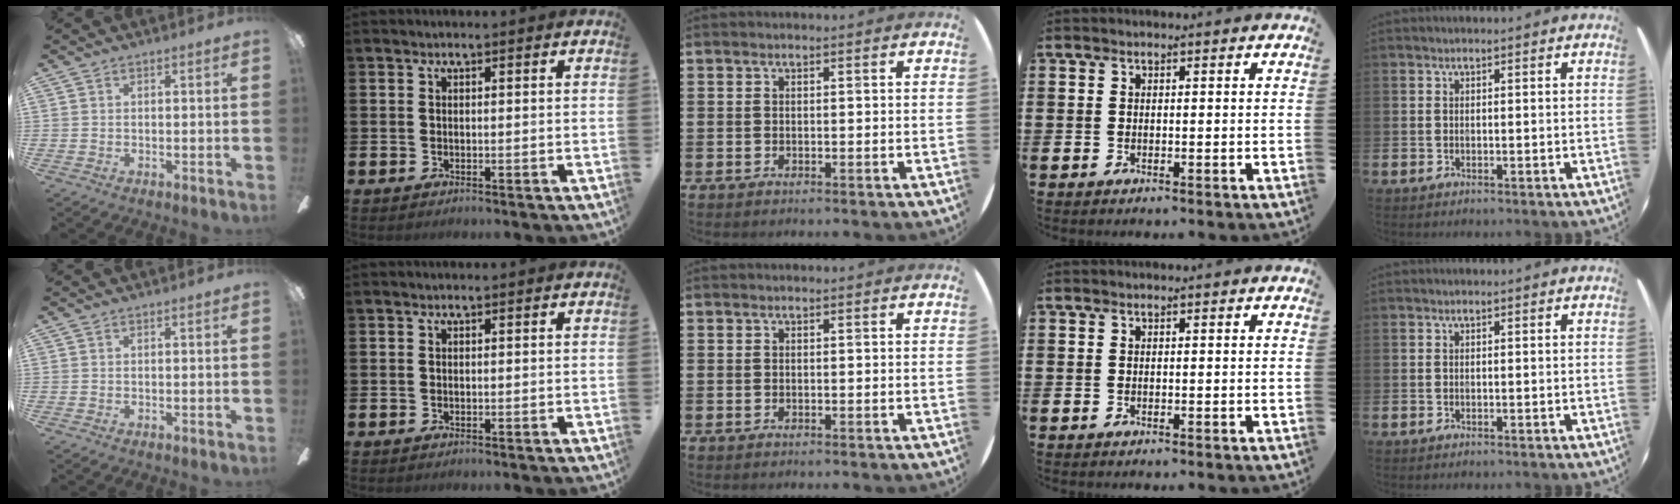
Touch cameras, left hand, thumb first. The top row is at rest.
{}